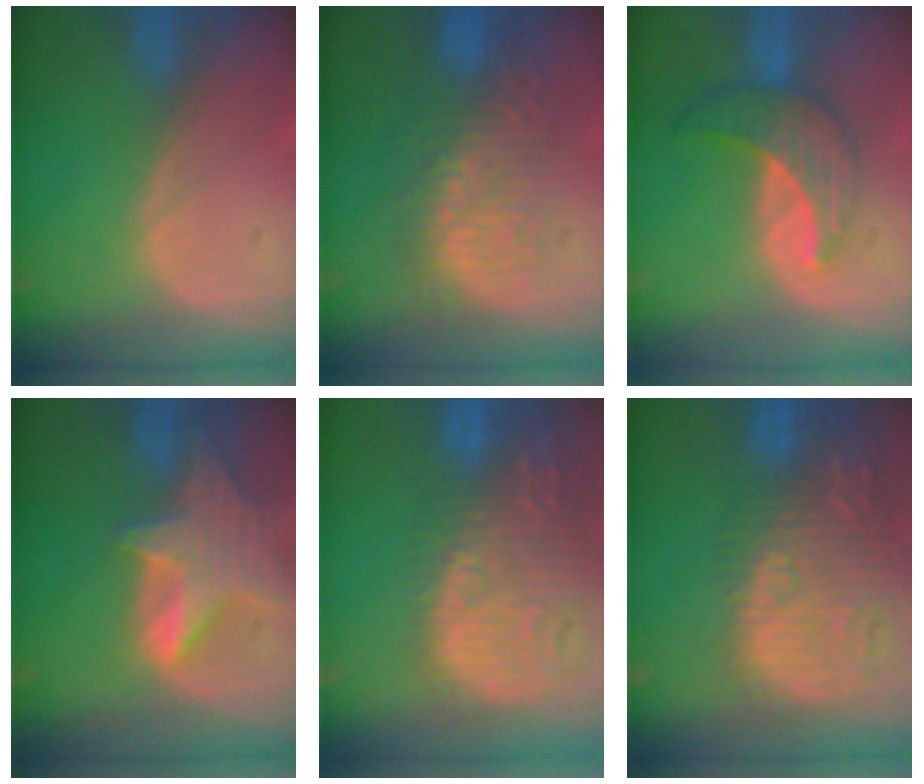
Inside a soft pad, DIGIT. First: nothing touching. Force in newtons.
{"total": 9.2, "press": 8.6, "slide": 3.1}
{"total": 7.2, "press": 6.4, "slide": 3.2}
{"total": 8.5, "press": 7.6, "slide": 3.9}
{"total": 16.0, "press": 13.2, "slide": 9.0}
{"total": 15.4, "press": 13.0, "slide": 8.2}